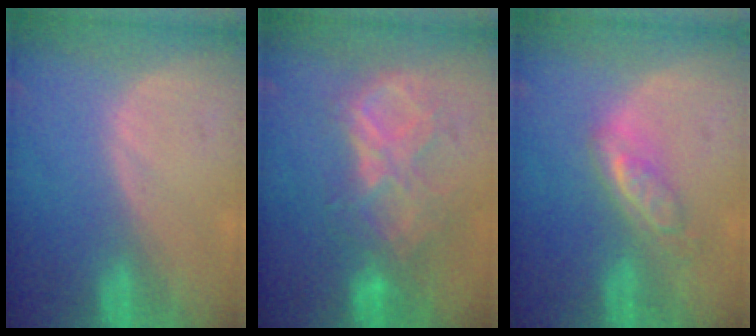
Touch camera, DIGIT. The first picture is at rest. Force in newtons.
{"total": 8.6, "press": 7.7, "slide": 3.8}
{"total": 5.2, "press": 4.6, "slide": 2.4}